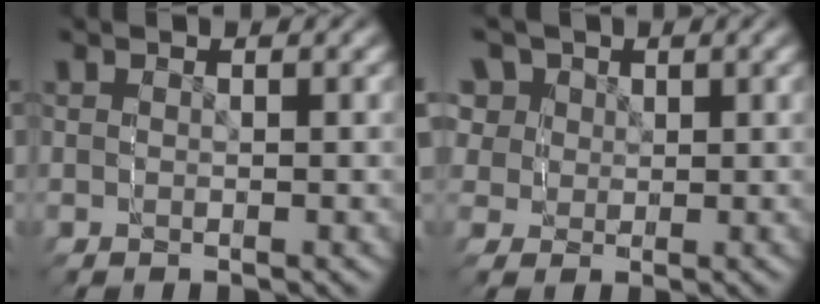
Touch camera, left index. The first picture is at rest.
{"total": 7.0, "force": [2.4, 6.5, 1.3], "torque": [-0.051, -0.029, 0.042]}